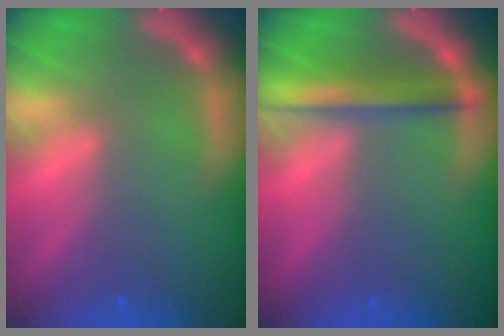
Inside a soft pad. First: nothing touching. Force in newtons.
{"total": 4.0}